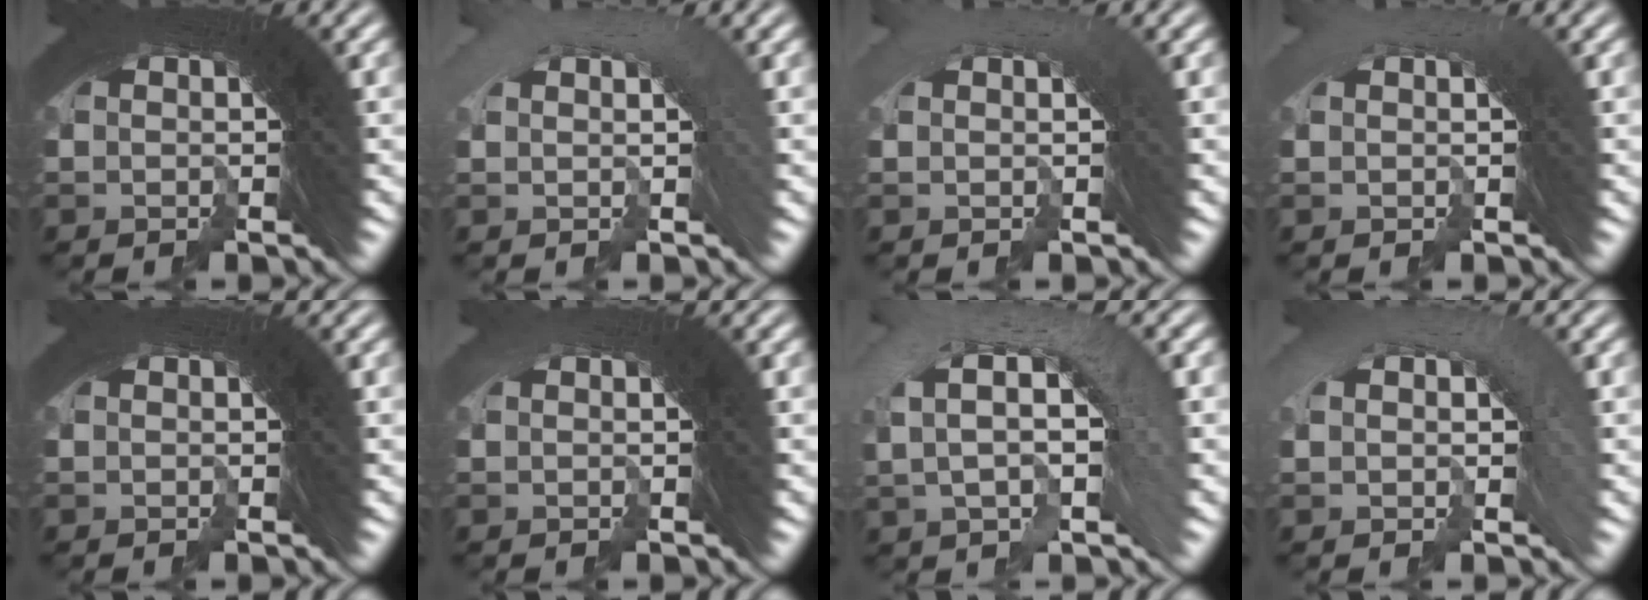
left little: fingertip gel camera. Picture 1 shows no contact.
{"total": 3.1, "force": [-2.6, 0.8, -1.4], "torque": [0.022, -0.002, -0.042]}
{"total": 3.6, "force": [-2.8, 0.0, -2.3], "torque": [0.030, -0.005, -0.043]}
{"total": 3.8, "force": [-2.9, -0.2, -2.5], "torque": [0.033, -0.005, -0.044]}
{"total": 0.0}
{"total": 2.1, "force": [-1.3, -0.5, -1.5], "torque": [0.014, -0.009, -0.016]}
{"total": 4.3, "force": [-2.8, 3.2, 1.2], "torque": [-0.014, 0.021, -0.058]}
{"total": 3.5, "force": [-3.1, 1.0, -1.2], "torque": [0.016, -0.009, -0.046]}